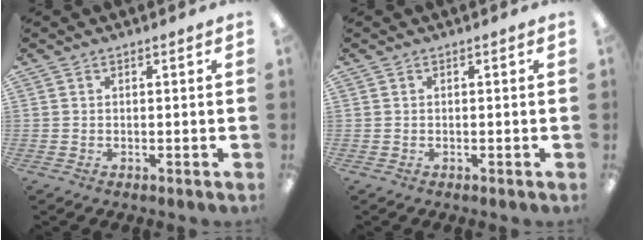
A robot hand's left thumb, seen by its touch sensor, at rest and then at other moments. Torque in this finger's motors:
{"motor_torque": [0.00, 0.00, 0.09, -0.09, 0.00]}